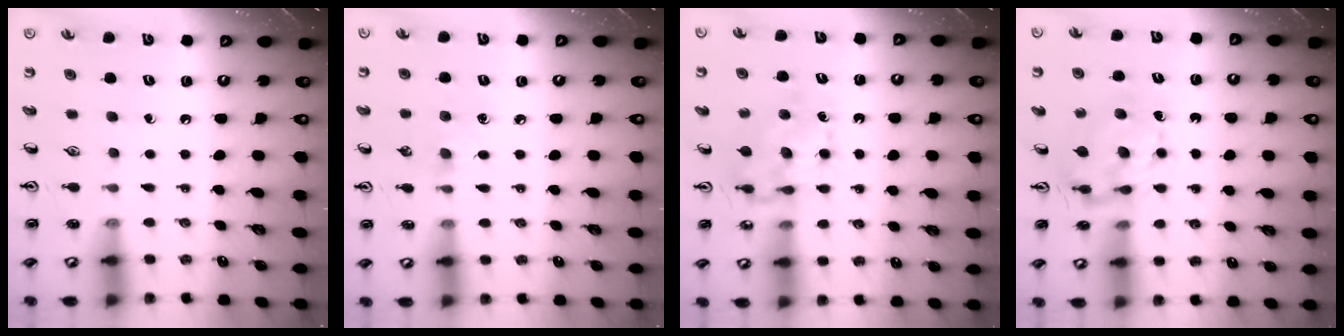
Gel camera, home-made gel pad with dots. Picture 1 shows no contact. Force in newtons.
{"total": 6.5, "press": 6.4, "slide": 1.0}
{"total": 7.2, "press": 7.2, "slide": 0.7}
{"total": 6.5, "press": 6.5, "slide": 0.7}